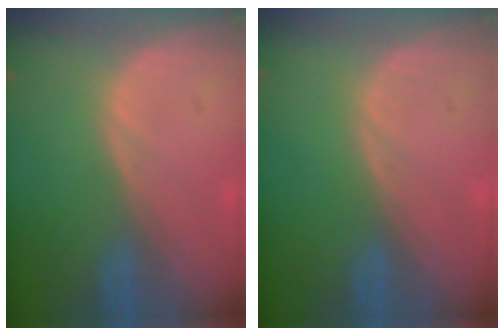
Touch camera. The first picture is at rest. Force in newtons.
{"total": 0.0}